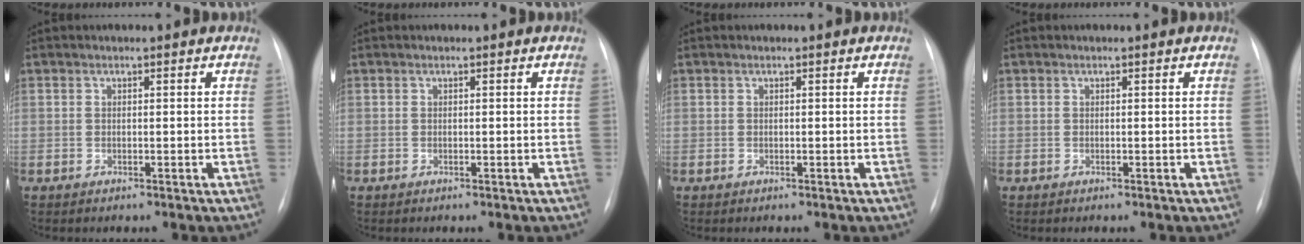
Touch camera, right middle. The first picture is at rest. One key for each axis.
{"total": 0.0}
{"total": 0.0}
{"total": 0.0}